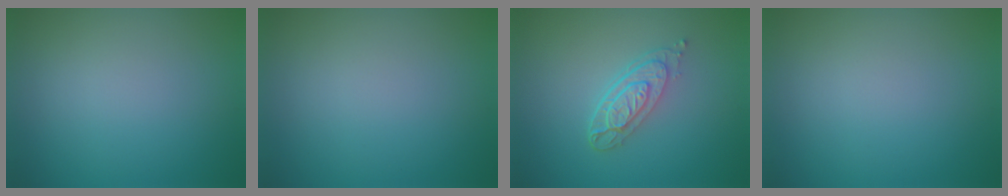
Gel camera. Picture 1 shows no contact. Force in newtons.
{"total": 0.0}
{"total": 3.7, "press": 2.7, "slide": 2.4}
{"total": 0.0}